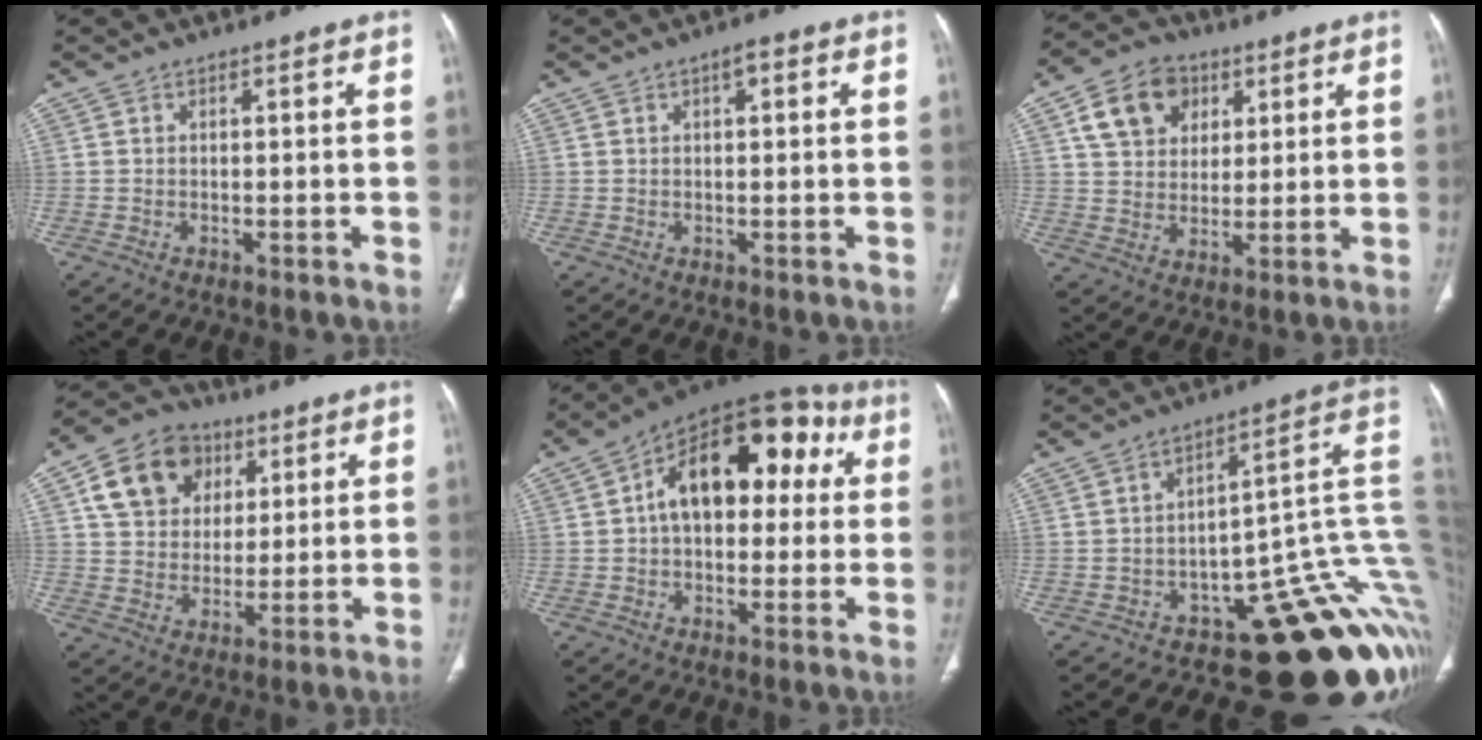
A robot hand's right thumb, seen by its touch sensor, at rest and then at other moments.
{"total": 2.7, "force": [1.1, 1.1, 2.2], "torque": [-0.029, 0.001, 0.013]}
{"total": 11.6, "force": [4.7, 9.0, 5.6], "torque": [-0.069, -0.007, 0.081]}
{"total": 13.8, "force": [5.3, 11.0, 6.5], "torque": [-0.088, -0.002, 0.089]}
{"total": 20.0, "force": [4.0, 11.9, 15.6], "torque": [-0.186, 0.043, 0.046]}
{"total": 21.8, "force": [-5.2, 10.4, 18.4], "torque": [-0.098, 0.087, -0.060]}